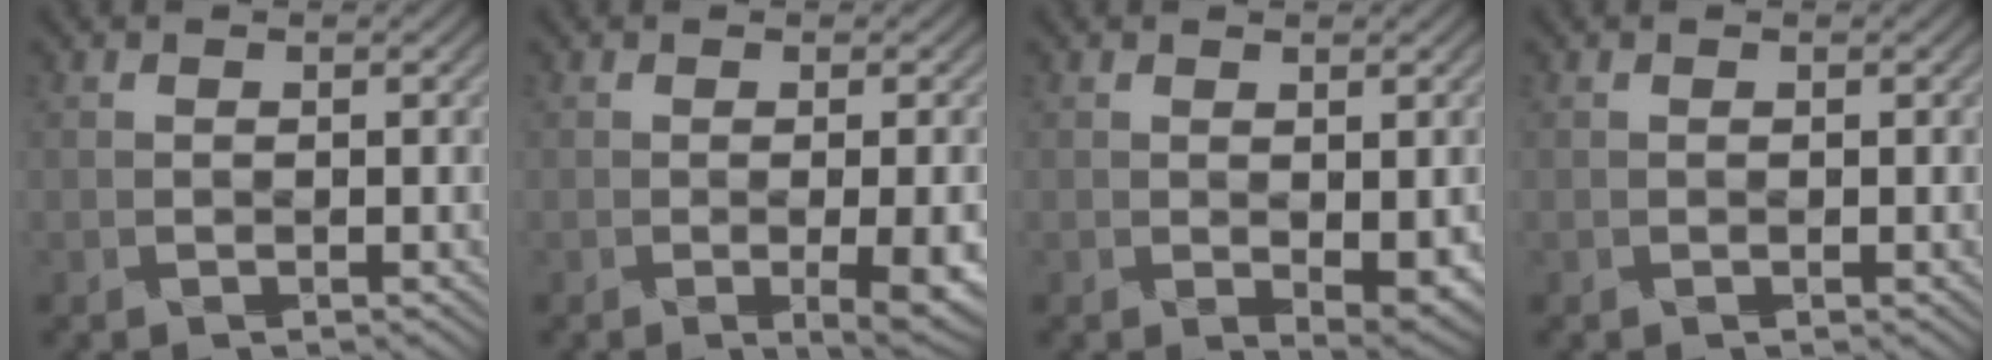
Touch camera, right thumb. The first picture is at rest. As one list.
[{"total": 4.8, "force": [-1.1, 1.1, 4.6], "torque": [-0.074, -0.008, -0.009]}, {"total": 3.0, "force": [-0.2, 1.3, 2.7], "torque": [-0.043, -0.011, 0.005]}, {"total": 0.0}]